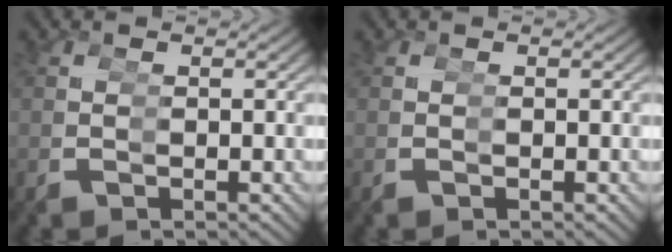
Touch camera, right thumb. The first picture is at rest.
{"total": 0.0}